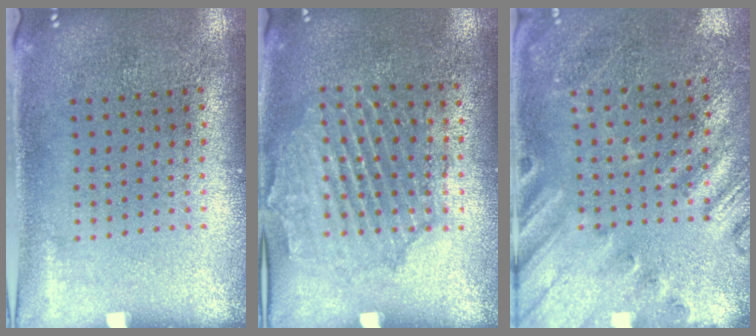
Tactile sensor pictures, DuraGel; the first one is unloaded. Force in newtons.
{"total": 1.6, "press": 1.6, "slide": 0.3}
{"total": 2.3, "press": 2.0, "slide": 1.0}